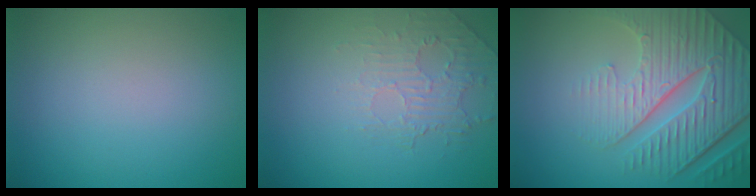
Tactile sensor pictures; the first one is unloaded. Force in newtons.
{"total": 2.0, "press": 0.9, "slide": 1.8}
{"total": 8.0, "press": 5.8, "slide": 5.5}